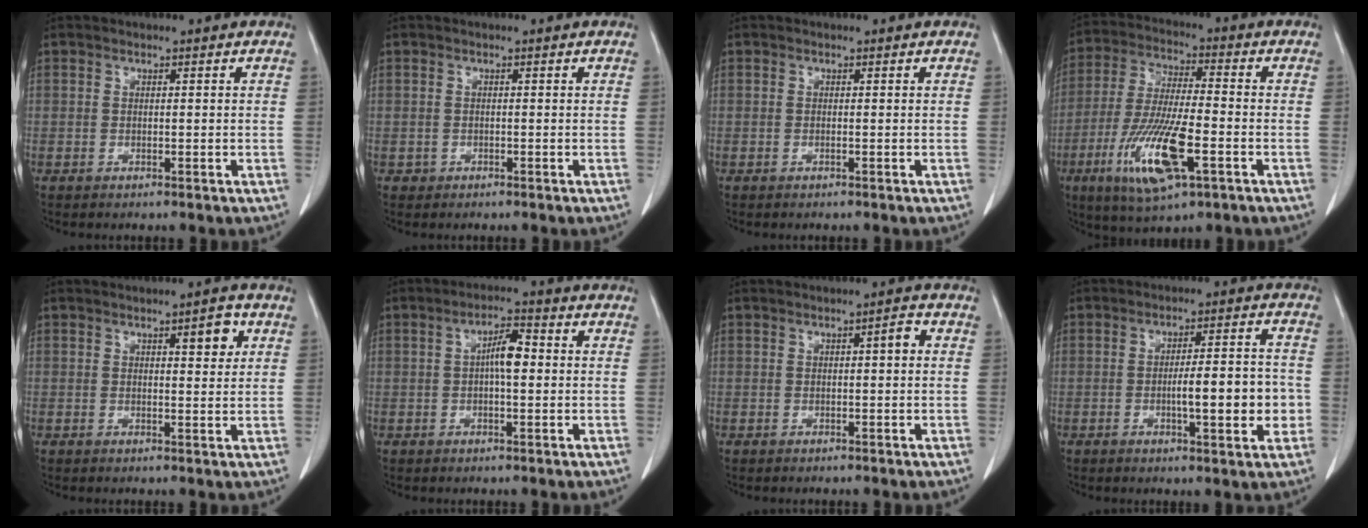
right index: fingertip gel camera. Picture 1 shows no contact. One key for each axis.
{"total": 0.8, "fx": -0.4, "fy": 0.6, "fz": 0.0, "tx": -0.002, "ty": 0.004, "tz": -0.007}
{"total": 0.0}
{"total": 14.3, "fx": -5.5, "fy": 2.8, "fz": 12.9, "tx": -0.264, "ty": -0.023, "tz": -0.097}
{"total": 3.6, "fx": 1.6, "fy": 0.9, "fz": 3.2, "tx": -0.042, "ty": -0.002, "tz": 0.020}
{"total": 4.7, "fx": 0.3, "fy": 1.3, "fz": 4.6, "tx": -0.081, "ty": 0.013, "tz": 0.001}
{"total": 1.8, "fx": 0.2, "fy": 0.4, "fz": 1.7, "tx": -0.026, "ty": 0.005, "tz": 0.002}
{"total": 9.3, "fx": -1.9, "fy": 1.8, "fz": 9.0, "tx": -0.134, "ty": 0.012, "tz": -0.025}